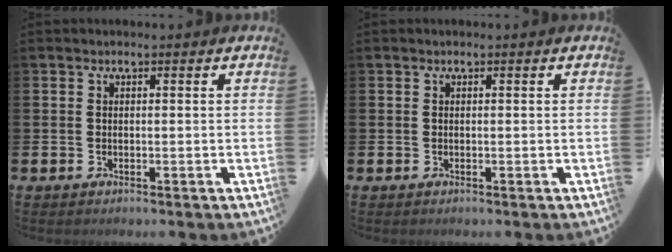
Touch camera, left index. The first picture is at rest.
{"total": 0.0}